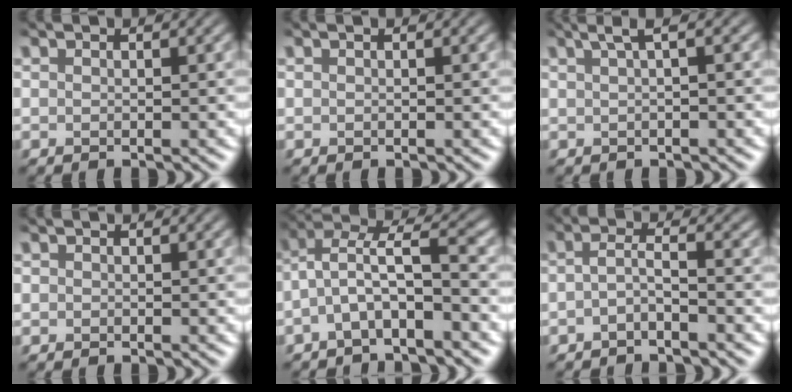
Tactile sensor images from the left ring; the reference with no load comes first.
{"total": 0.0}
{"total": 2.5, "force": [0.8, 0.7, 2.3], "torque": [-0.031, 0.008, 0.009]}
{"total": 0.0}
{"total": 4.3, "force": [-1.9, 0.9, 3.7], "torque": [-0.073, 0.017, -0.045]}
{"total": 1.7, "force": [-0.9, 0.3, 1.5], "torque": [-0.031, 0.005, -0.022]}